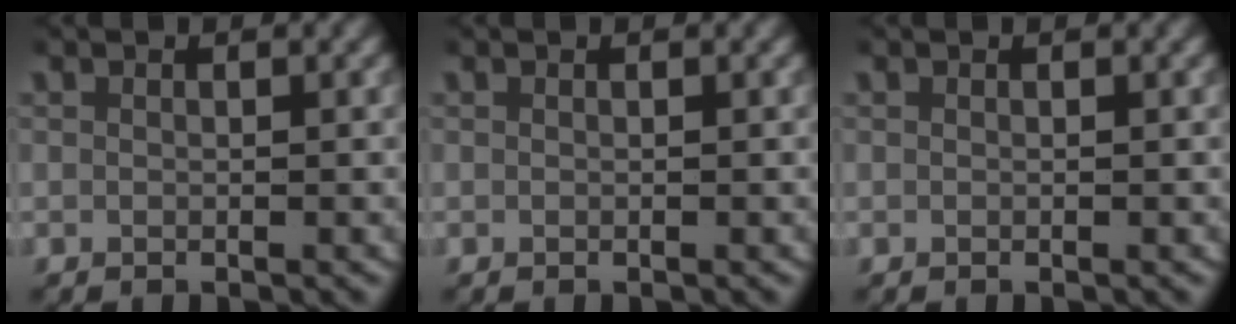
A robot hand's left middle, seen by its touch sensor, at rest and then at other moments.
{"total": 0.0}
{"total": 0.0}